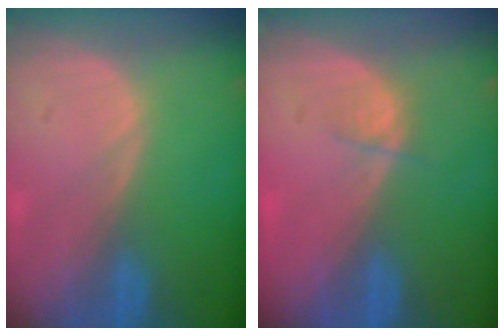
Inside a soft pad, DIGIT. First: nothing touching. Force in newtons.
{"total": 1.4, "press": 1.3, "slide": 0.6}